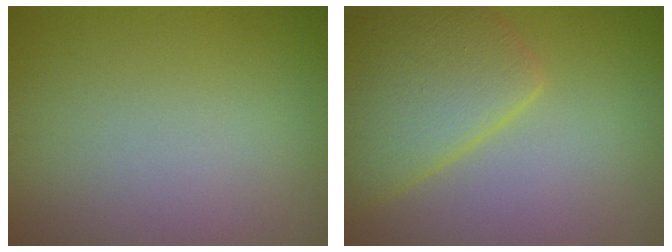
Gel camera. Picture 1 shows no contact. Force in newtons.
{"total": 6.2, "press": 6.2, "slide": 0.4}